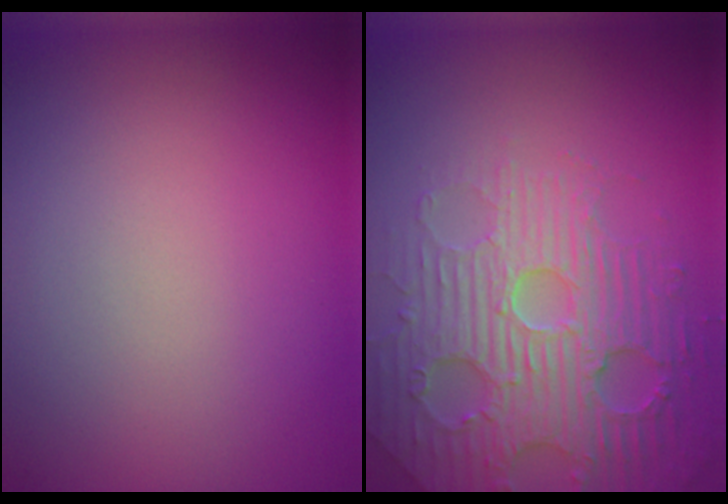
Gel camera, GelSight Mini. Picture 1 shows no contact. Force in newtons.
{"total": 5.3, "press": 5.2, "slide": 1.2}